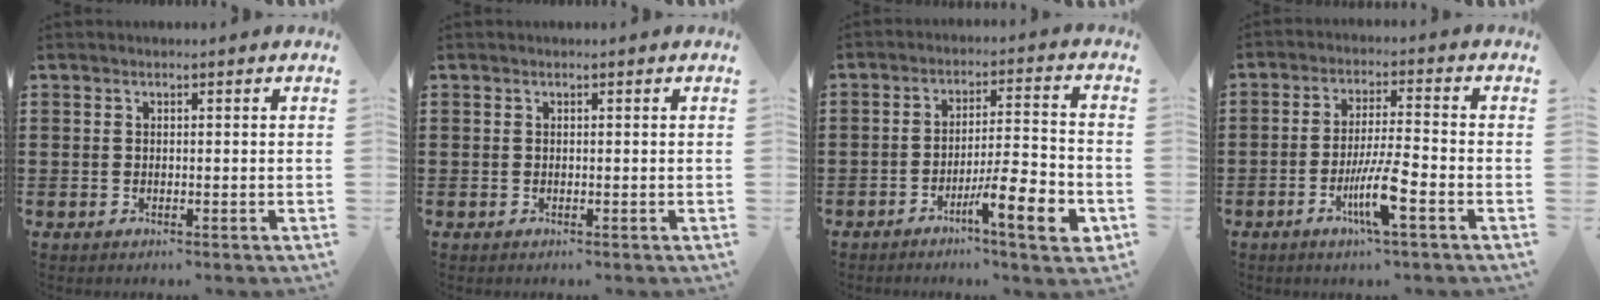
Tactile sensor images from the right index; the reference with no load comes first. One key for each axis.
{"total": 0.0}
{"total": 9.1, "fx": -4.9, "fy": 1.4, "fz": 7.5, "tx": -0.112, "ty": 0.002, "tz": -0.087}
{"total": 7.3, "fx": -3.2, "fy": 0.7, "fz": 6.5, "tx": -0.131, "ty": -0.013, "tz": -0.061}